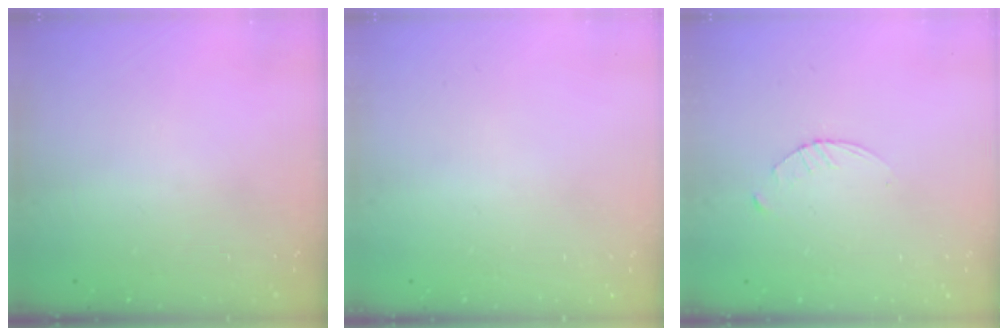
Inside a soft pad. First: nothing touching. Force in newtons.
{"total": 0.0}
{"total": 2.9, "press": 2.9, "slide": 0.4}